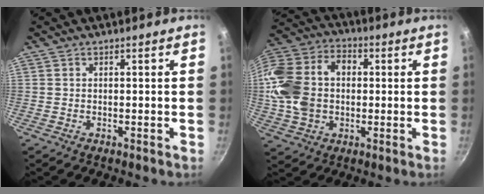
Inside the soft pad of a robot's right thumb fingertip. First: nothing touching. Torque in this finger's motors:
{"motor_torque": [1.36, 3.33, 1.31, -0.28, 0.55]}